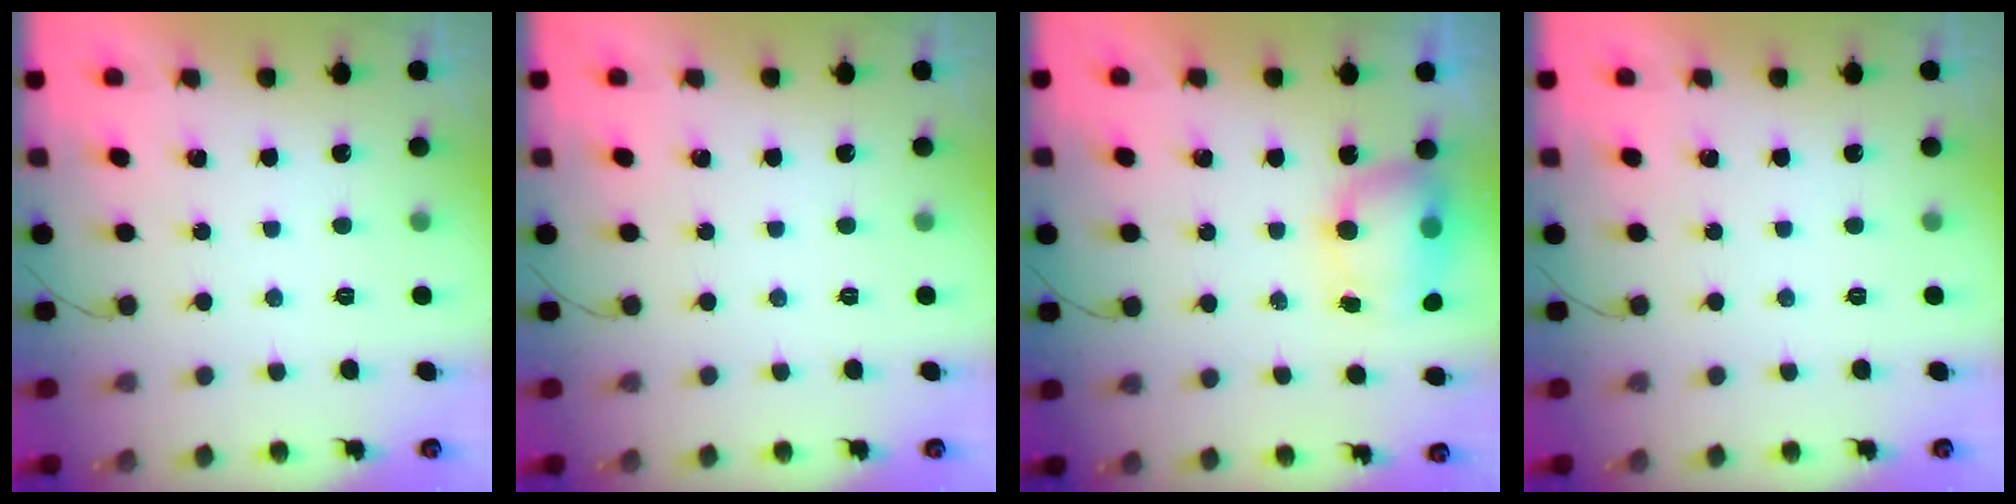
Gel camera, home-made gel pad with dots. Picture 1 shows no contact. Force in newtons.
{"total": 0.0}
{"total": 11.3, "press": 8.5, "slide": 7.5}
{"total": 0.0}